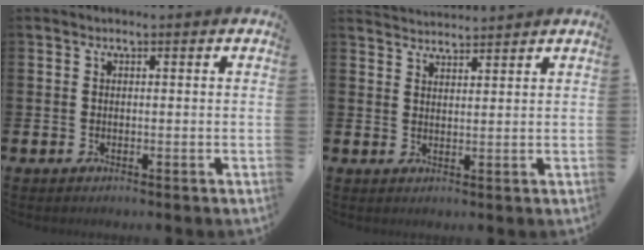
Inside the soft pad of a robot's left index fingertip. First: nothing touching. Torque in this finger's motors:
{"motor_torque": [-0.99, -1.15, -0.40, -0.03]}